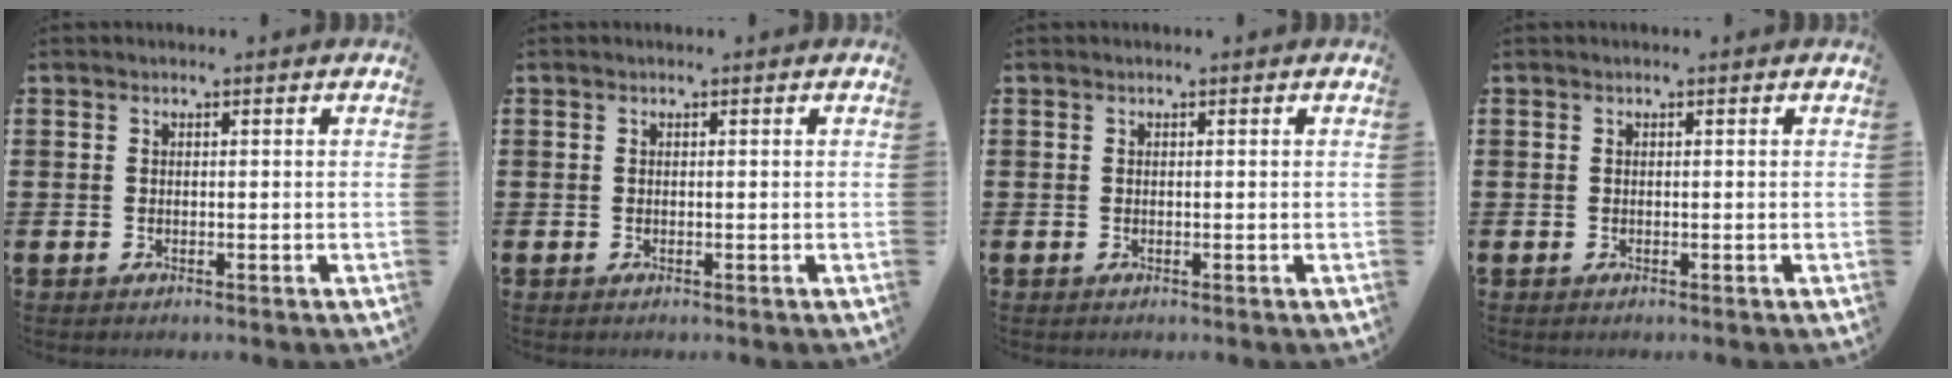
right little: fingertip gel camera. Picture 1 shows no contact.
{"total": 0.0}
{"total": 0.0}
{"total": 0.0}